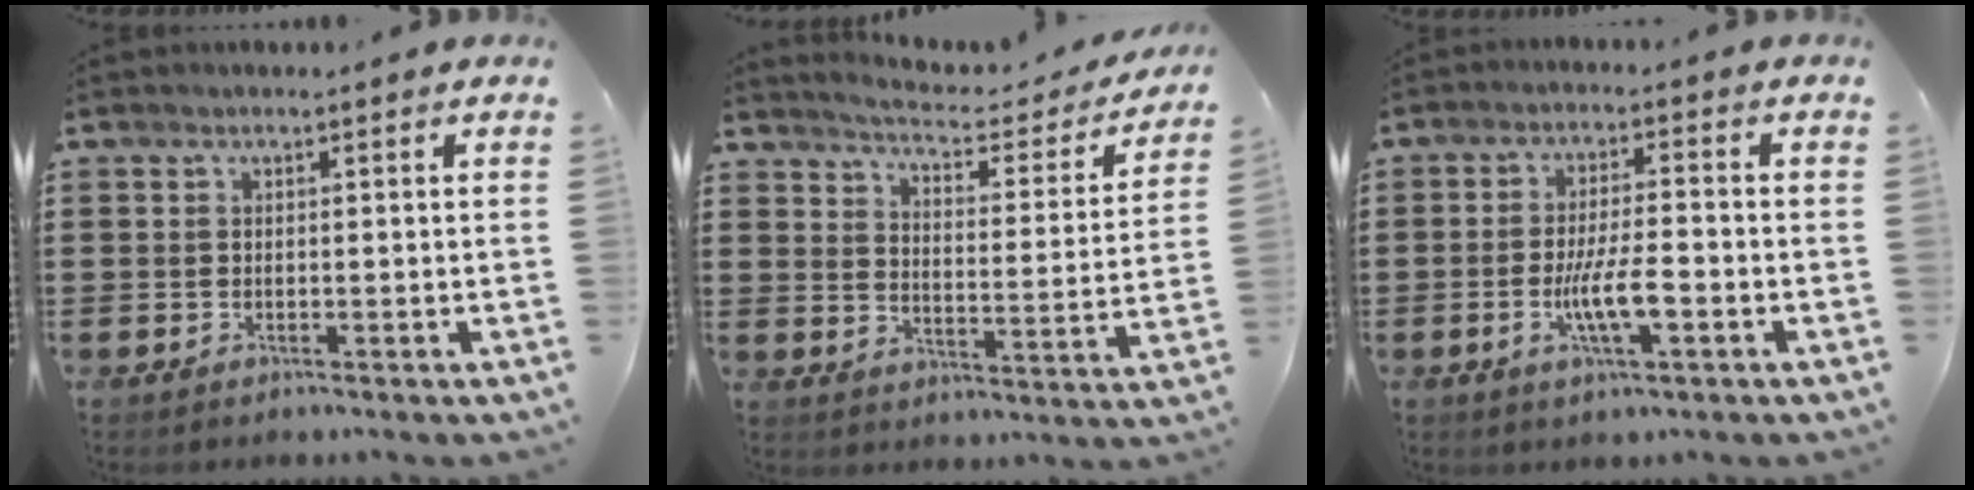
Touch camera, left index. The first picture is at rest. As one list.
[{"total": 3.8, "force": [3.5, 0.2, 1.3], "torque": [-0.047, -0.032, 0.051]}, {"total": 6.7, "force": [-2.0, 1.4, 6.2], "torque": [-0.122, -0.006, -0.038]}]